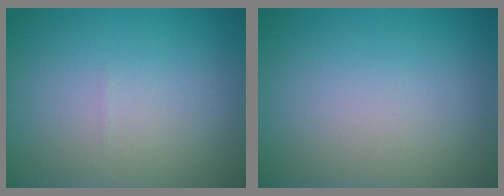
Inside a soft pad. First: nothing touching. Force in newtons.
{"total": 0.0}